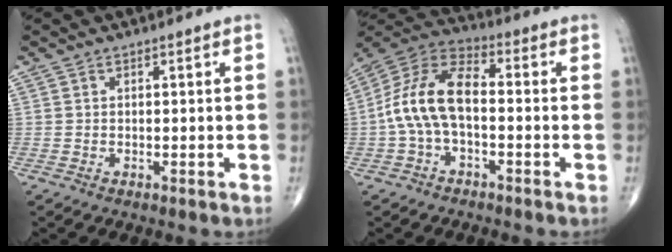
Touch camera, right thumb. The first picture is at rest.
{"total": 12.5, "force": [-1.4, 6.6, 10.5], "torque": [-0.210, 0.039, -0.037]}